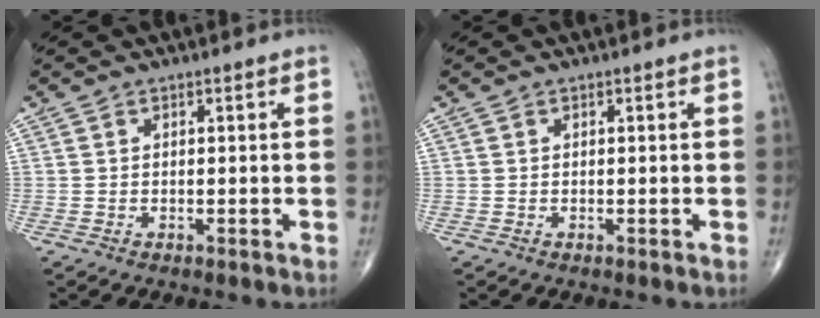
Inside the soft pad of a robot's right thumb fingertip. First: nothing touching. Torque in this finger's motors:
{"motor_torque": [0.00, 0.00, -0.06, 0.06, 0.00]}